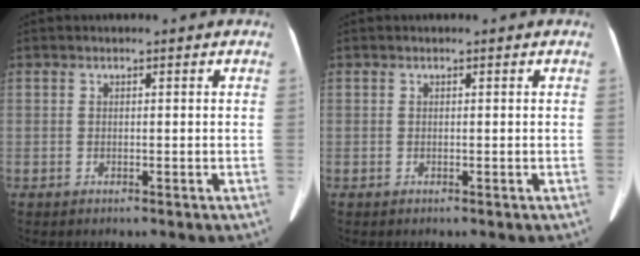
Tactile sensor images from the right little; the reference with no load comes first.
{"total": 0.0}